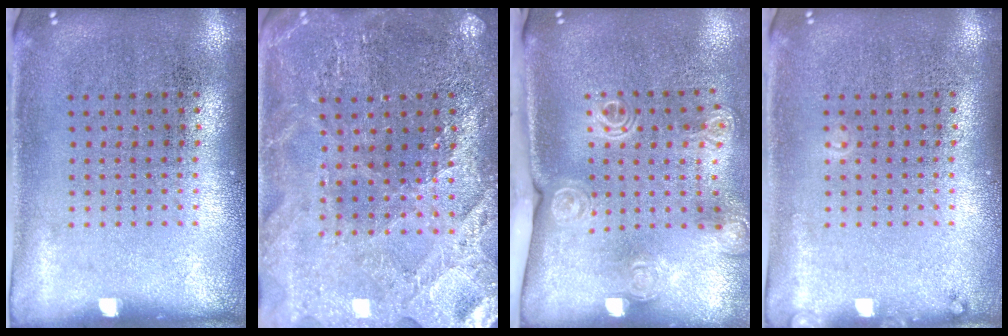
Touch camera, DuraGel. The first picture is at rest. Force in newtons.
{"total": 2.7, "press": 2.7, "slide": 0.4}
{"total": 2.0, "press": 1.5, "slide": 1.3}
{"total": 0.7, "press": 0.7, "slide": 0.1}